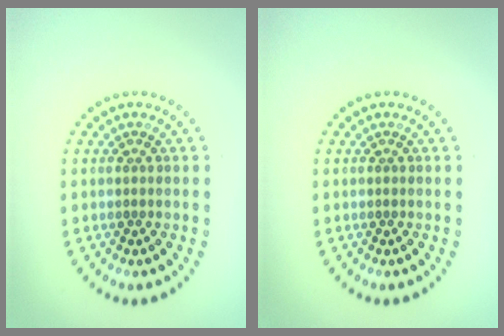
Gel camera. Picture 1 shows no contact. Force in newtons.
{"total": 0.0}